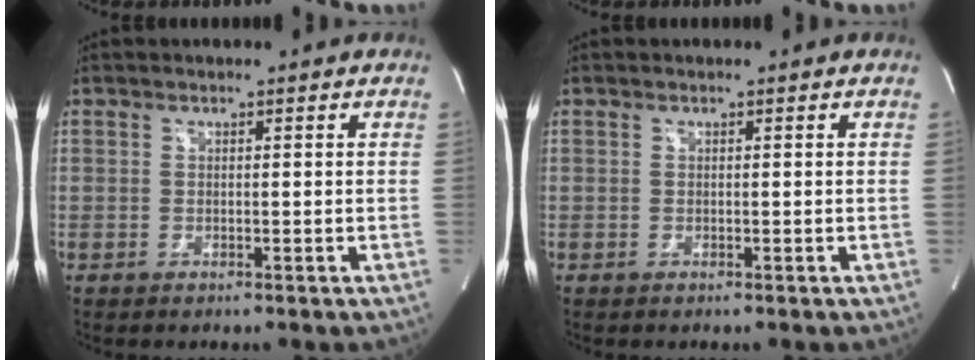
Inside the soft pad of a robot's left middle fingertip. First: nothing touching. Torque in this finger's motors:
{"motor_torque": [0.16, -0.06, 0.09, 0.02]}